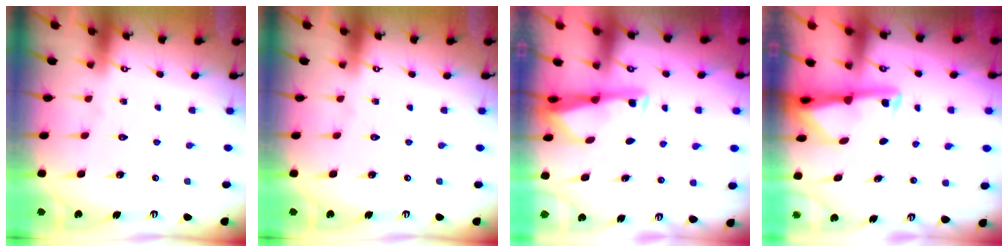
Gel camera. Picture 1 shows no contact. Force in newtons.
{"total": 0.0}
{"total": 2.8, "press": 2.7, "slide": 0.4}
{"total": 2.8, "press": 2.8, "slide": 0.7}